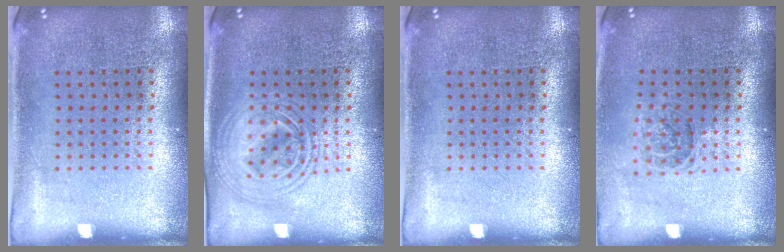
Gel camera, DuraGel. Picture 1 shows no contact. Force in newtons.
{"total": 2.8, "press": 2.8, "slide": 0.3}
{"total": 0.0}
{"total": 1.1, "press": 1.0, "slide": 0.5}